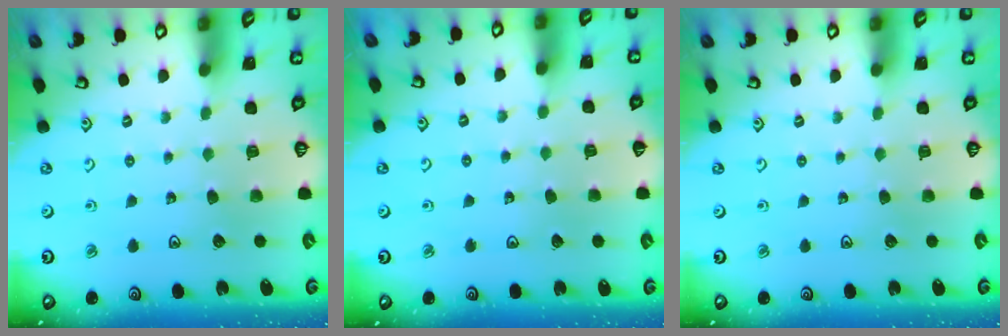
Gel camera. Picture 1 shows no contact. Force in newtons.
{"total": 1.7, "press": 1.7, "slide": 0.1}
{"total": 0.0}